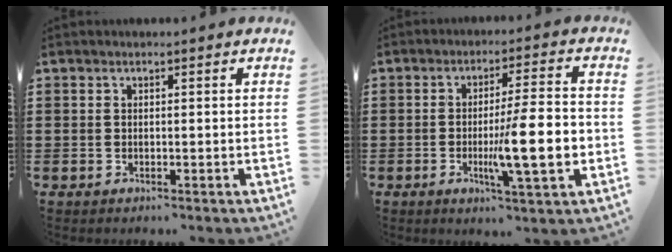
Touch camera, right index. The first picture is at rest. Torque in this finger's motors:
{"motor_torque": [2.14, 0.00, 0.90, 0.21]}